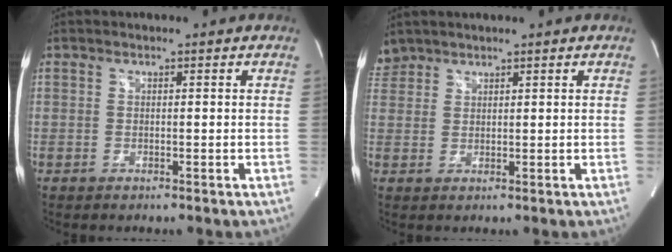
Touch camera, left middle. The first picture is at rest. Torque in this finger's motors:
{"motor_torque": [0.46, -0.46, 0.01, 0.01]}